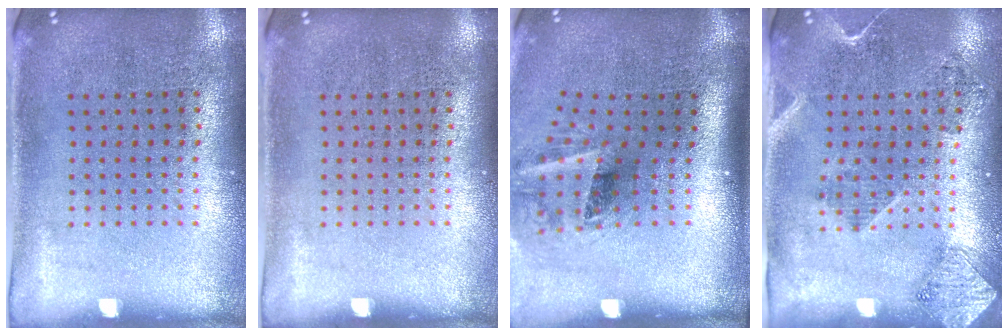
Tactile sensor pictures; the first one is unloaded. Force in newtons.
{"total": 0.0}
{"total": 2.0, "press": 1.3, "slide": 1.6}
{"total": 1.9, "press": 1.6, "slide": 1.0}